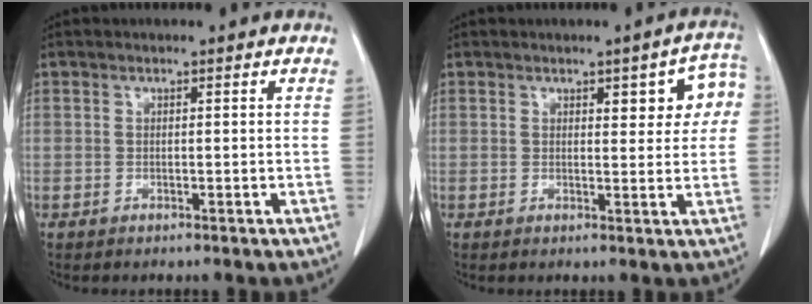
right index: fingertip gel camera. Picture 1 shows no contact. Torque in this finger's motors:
{"motor_torque": [0.52, 0.14, 0.10, 0.03]}